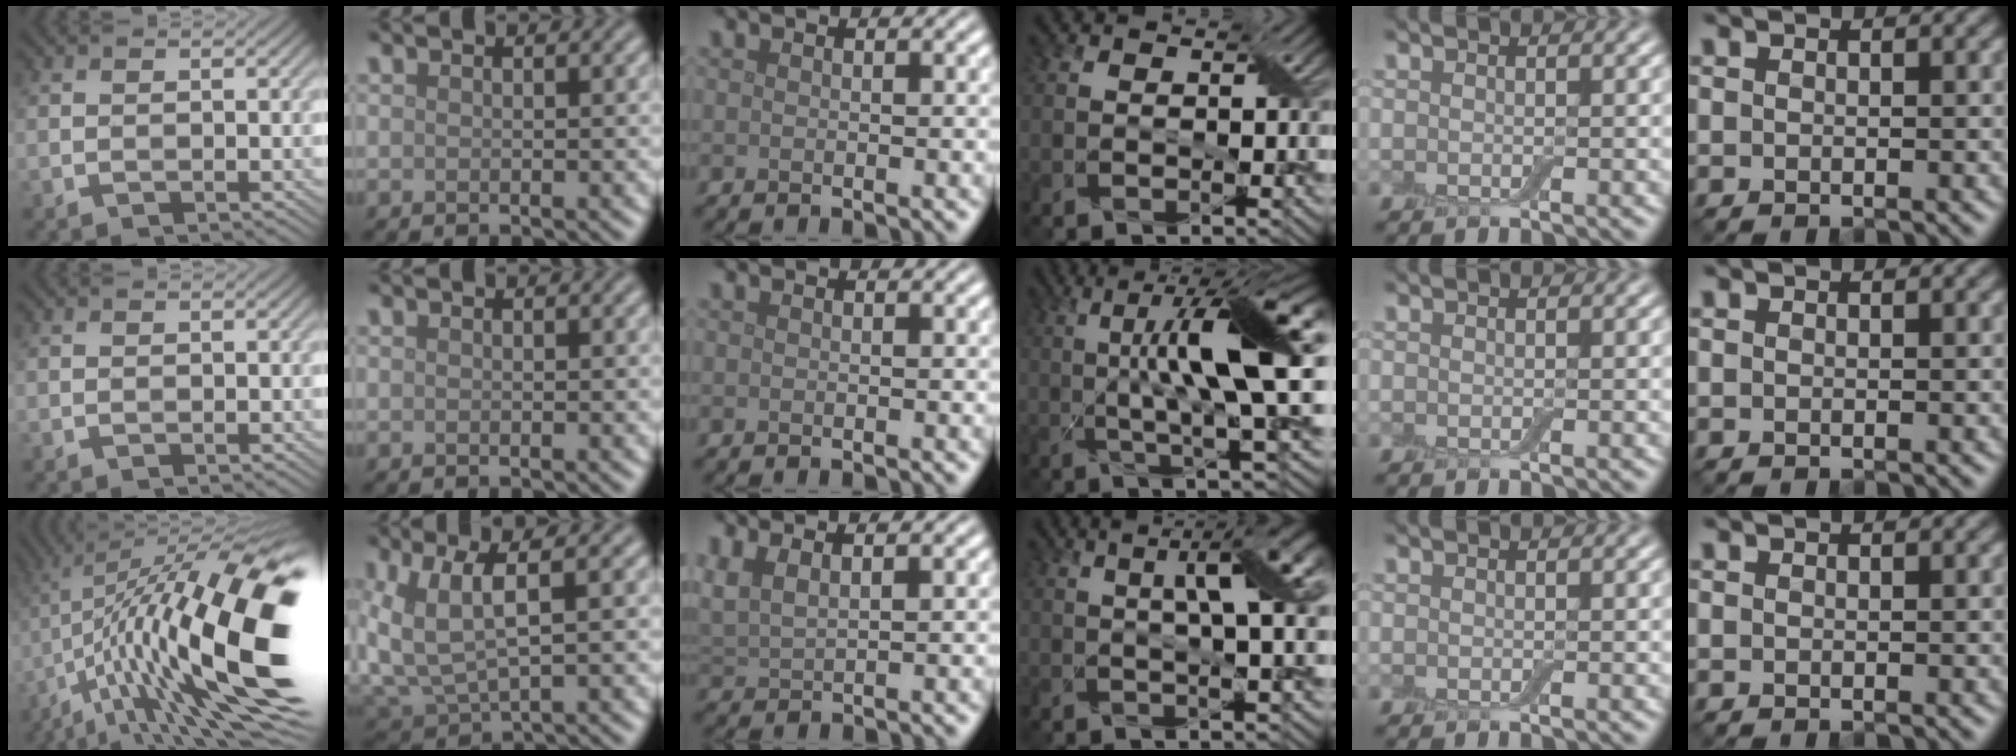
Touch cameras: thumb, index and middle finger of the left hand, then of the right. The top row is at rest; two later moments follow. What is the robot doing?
{"motion": "wrap", "object": "cling film"}